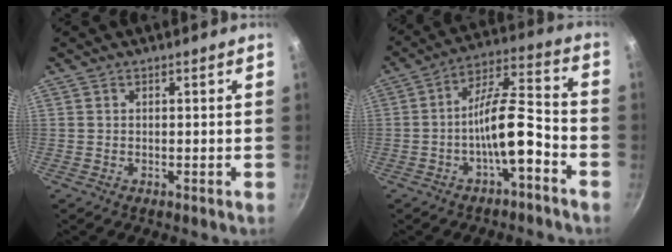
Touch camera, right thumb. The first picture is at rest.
{"total": 11.3, "force": [-4.8, 3.4, 9.7], "torque": [-0.163, 0.053, -0.084]}